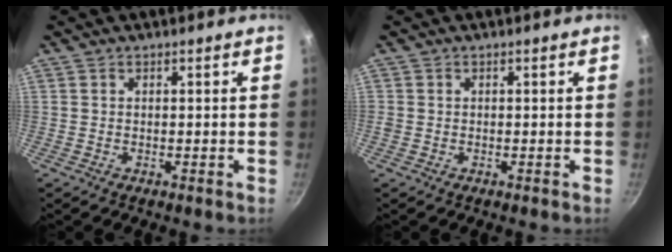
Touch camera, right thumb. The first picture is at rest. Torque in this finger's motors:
{"motor_torque": [-0.33, 0.55, 0.23, 0.54, 0.00]}